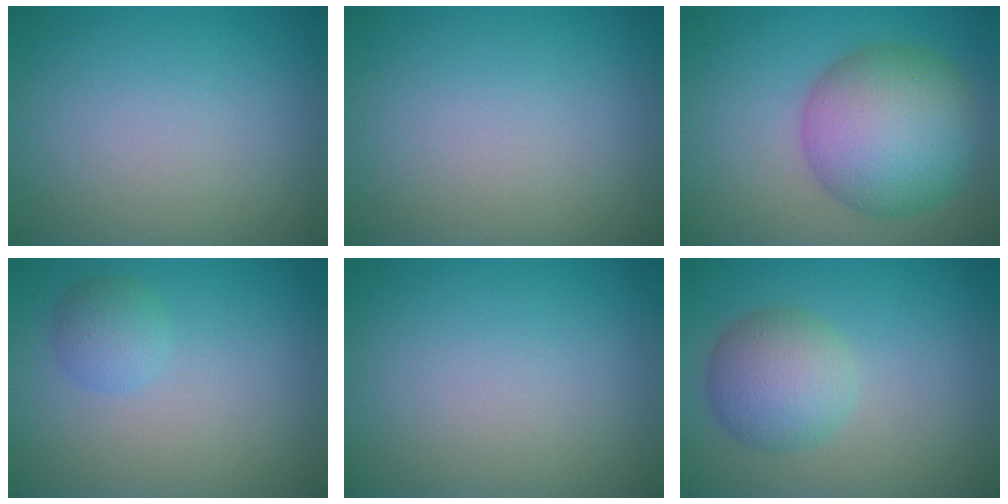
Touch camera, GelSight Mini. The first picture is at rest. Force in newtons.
{"total": 0.0}
{"total": 9.5, "press": 9.5, "slide": 0.3}
{"total": 1.9, "press": 1.9, "slide": 0.1}
{"total": 0.0}
{"total": 4.5, "press": 4.5, "slide": 0.2}